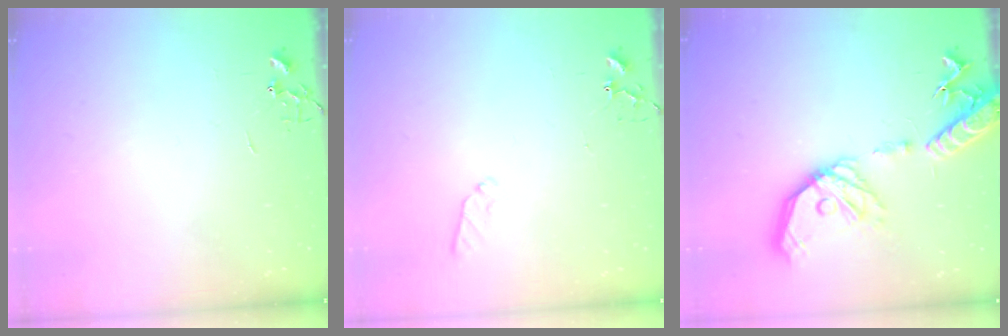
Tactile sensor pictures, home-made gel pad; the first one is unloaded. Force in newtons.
{"total": 6.6, "press": 6.5, "slide": 0.6}
{"total": 22.7, "press": 22.4, "slide": 3.8}